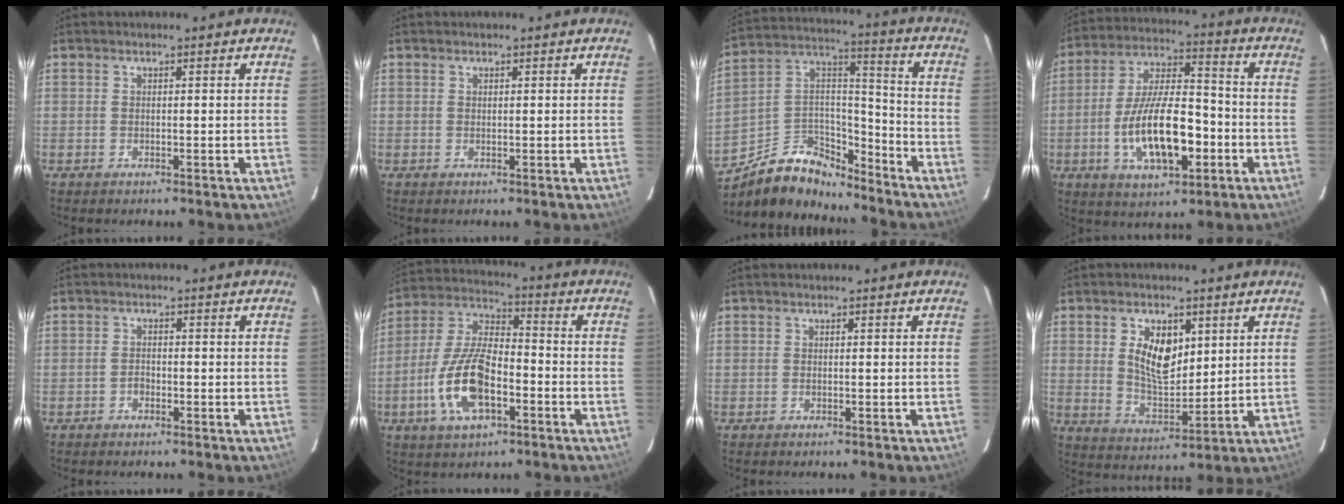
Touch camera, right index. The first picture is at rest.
{"total": 0.0}
{"total": 14.8, "force": [-11.5, 7.3, 5.9], "torque": [-0.132, 0.055, -0.192]}
{"total": 16.6, "force": [-4.9, 6.6, 14.4], "torque": [-0.278, 0.002, -0.079]}
{"total": 1.4, "force": [-0.8, 0.9, 0.6], "torque": [-0.011, 0.004, -0.014]}
{"total": 14.8, "force": [-5.2, 6.5, 12.2], "torque": [-0.264, 0.000, -0.097]}
{"total": 0.0}
{"total": 9.4, "force": [3.1, 5.2, 7.2], "torque": [-0.130, 0.004, 0.066]}